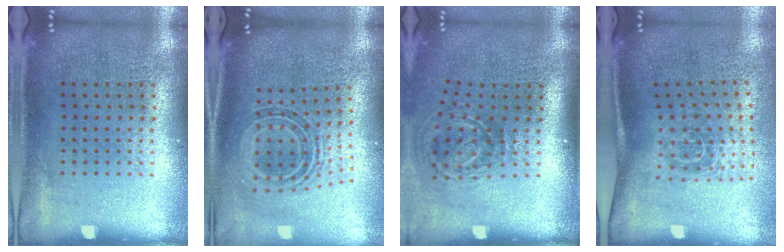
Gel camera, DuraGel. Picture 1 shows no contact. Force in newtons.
{"total": 1.0, "press": 0.9, "slide": 0.5}
{"total": 2.0, "press": 1.3, "slide": 1.6}
{"total": 1.8, "press": 1.2, "slide": 1.3}